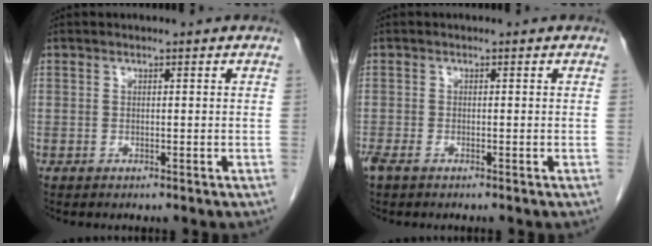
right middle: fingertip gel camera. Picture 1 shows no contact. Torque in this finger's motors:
{"motor_torque": [0.35, -0.24, 0.02, 0.00]}